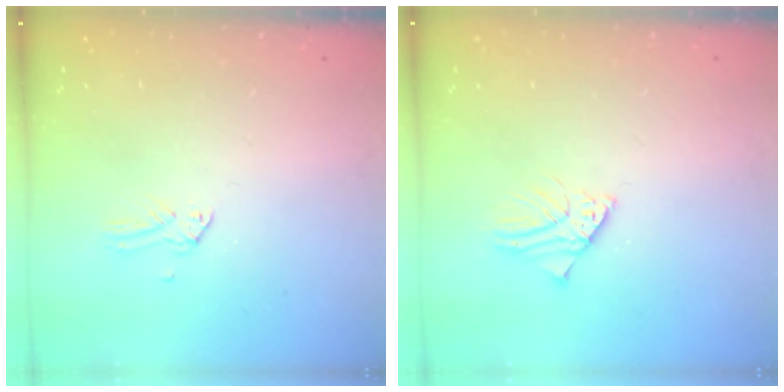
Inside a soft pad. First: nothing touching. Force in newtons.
{"total": 2.6, "press": 2.6, "slide": 0.4}